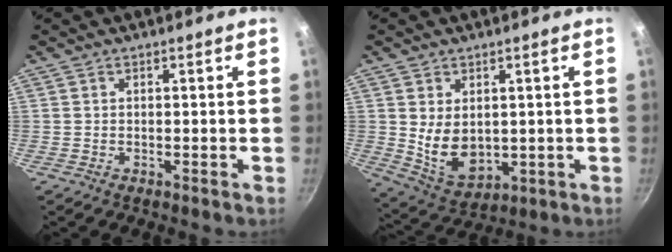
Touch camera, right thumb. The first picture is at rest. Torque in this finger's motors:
{"motor_torque": [-0.52, 1.04, 1.11, 0.05, 0.06]}